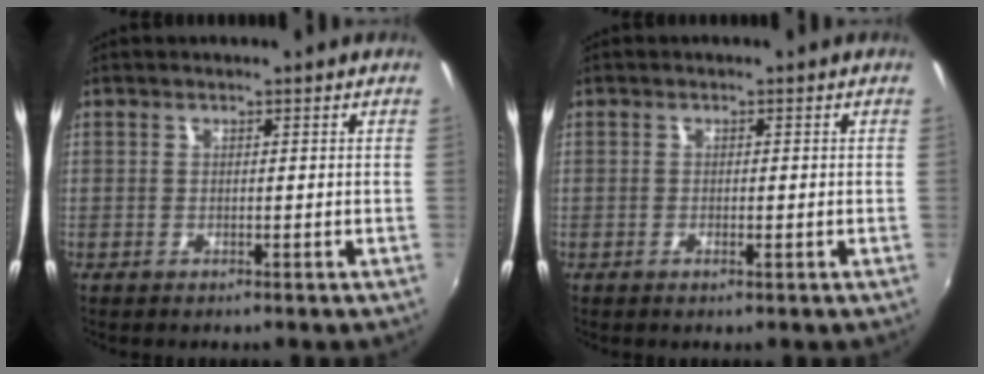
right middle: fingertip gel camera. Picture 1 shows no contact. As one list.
[{"total": 0.6, "force": [-0.2, -0.4, 0.4], "torque": [-0.008, -0.001, -0.004]}]